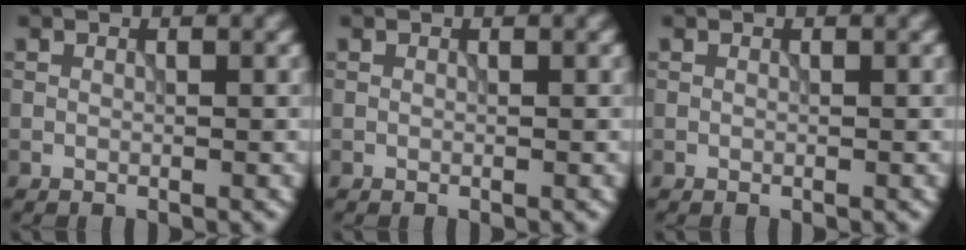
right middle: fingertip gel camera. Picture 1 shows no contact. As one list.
[{"total": 0.0}, {"total": 0.0}]